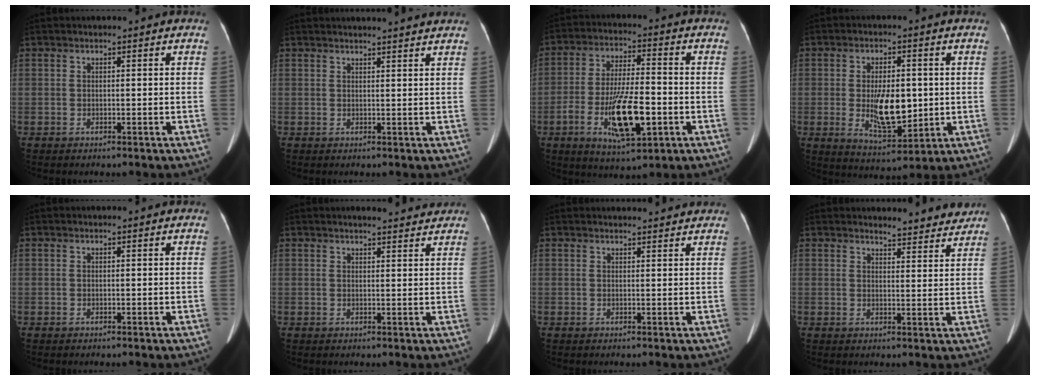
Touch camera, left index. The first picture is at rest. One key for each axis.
{"total": 8.4, "fx": 8.0, "fy": -0.3, "fz": 2.6, "tx": -0.031, "ty": 0.016, "tz": 0.079}
{"total": 12.4, "fx": -4.0, "fy": 3.2, "fz": 11.2, "tx": -0.212, "ty": -0.009, "tz": -0.066}
{"total": 8.9, "fx": -0.5, "fy": 3.7, "fz": 8.1, "tx": -0.145, "ty": -0.010, "tz": 0.000}
{"total": 0.0}
{"total": 6.1, "fx": 5.6, "fy": 0.8, "fz": 2.2, "tx": -0.028, "ty": 0.010, "tz": 0.066}
{"total": 5.8, "fx": 5.6, "fy": 0.8, "fz": 1.3, "tx": -0.012, "ty": 0.020, "tz": 0.058}
{"total": 5.6, "fx": 5.5, "fy": 1.0, "fz": 0.8, "tx": -0.011, "ty": -0.006, "tz": 0.056}